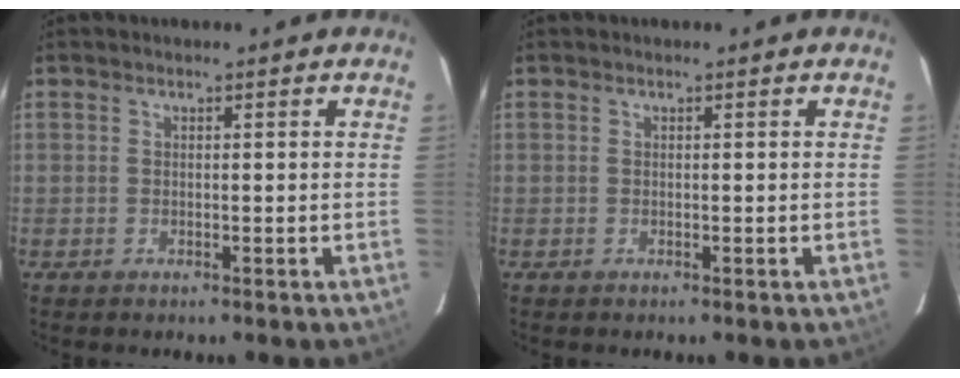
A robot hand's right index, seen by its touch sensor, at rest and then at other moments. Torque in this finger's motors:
{"motor_torque": [0.00, 0.00, 0.00, 0.00]}